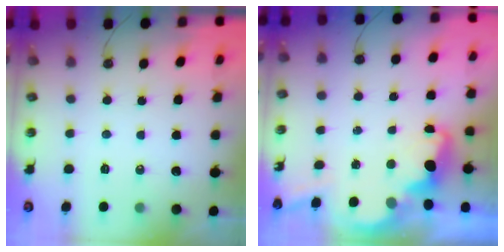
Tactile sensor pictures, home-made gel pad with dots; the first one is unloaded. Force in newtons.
{"total": 3.7, "press": 3.6, "slide": 0.7}